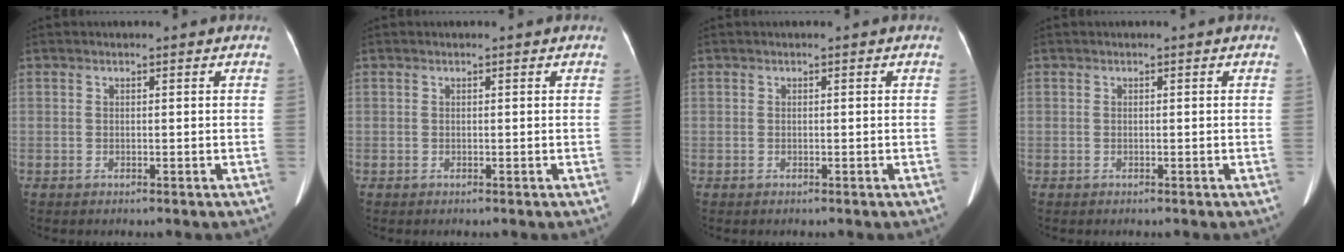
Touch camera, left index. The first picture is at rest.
{"total": 0.0}
{"total": 0.0}
{"total": 0.0}